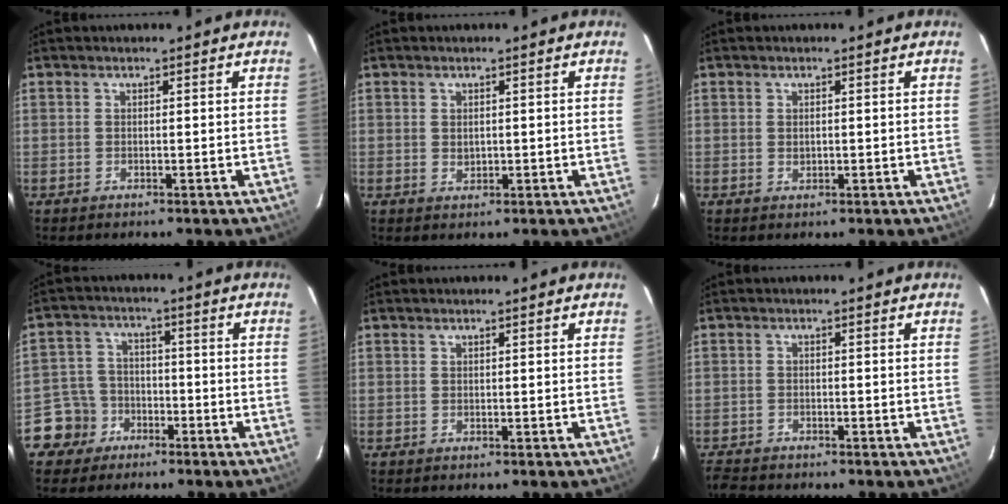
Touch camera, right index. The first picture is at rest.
{"total": 1.4, "force": [0.2, 1.2, 0.8], "torque": [-0.012, 0.000, 0.005]}
{"total": 1.0, "force": [0.1, 0.8, 0.6], "torque": [-0.010, 0.000, 0.003]}
{"total": 6.9, "force": [-3.9, 5.7, 0.3], "torque": [-0.026, 0.029, -0.071]}
{"total": 0.0}
{"total": 4.1, "force": [-3.8, 1.0, 1.0], "torque": [-0.036, -0.012, -0.071]}